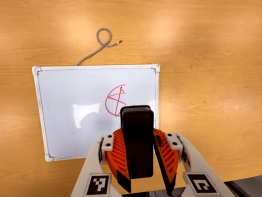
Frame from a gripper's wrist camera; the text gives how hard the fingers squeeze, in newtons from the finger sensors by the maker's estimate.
{"total": 9.0, "left": 9.2, "right": 8.7}